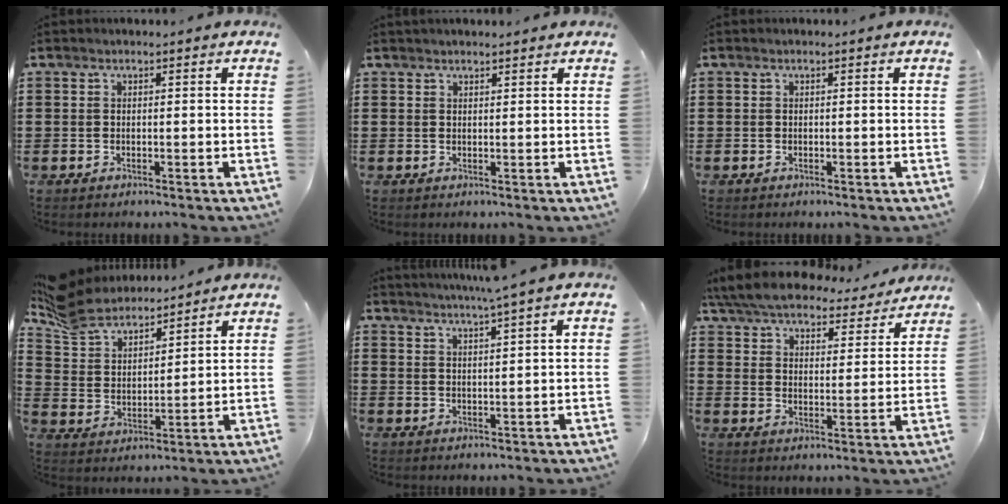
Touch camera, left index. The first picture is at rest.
{"total": 1.1, "force": [1.0, 0.2, 0.2], "torque": [-0.005, 0.001, 0.020]}
{"total": 0.0}
{"total": 7.6, "force": [7.0, 2.1, 1.8], "torque": [-0.070, -0.027, 0.129]}
{"total": 2.9, "force": [2.4, -1.2, 1.1], "torque": [-0.025, -0.011, 0.039]}
{"total": 7.2, "force": [6.9, 0.6, 1.8], "torque": [-0.067, -0.041, 0.123]}